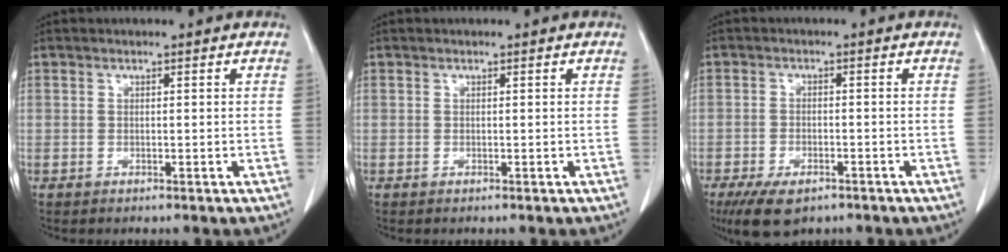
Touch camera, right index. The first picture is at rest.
{"total": 0.0}
{"total": 7.2, "force": [-4.9, 3.1, 4.3], "torque": [-0.075, -0.009, -0.080]}